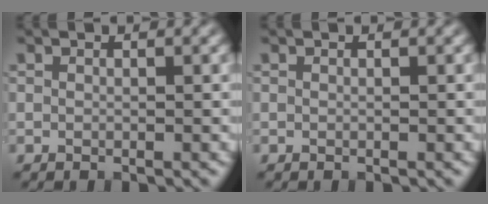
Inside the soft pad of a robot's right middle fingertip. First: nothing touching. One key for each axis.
{"total": 0.0}